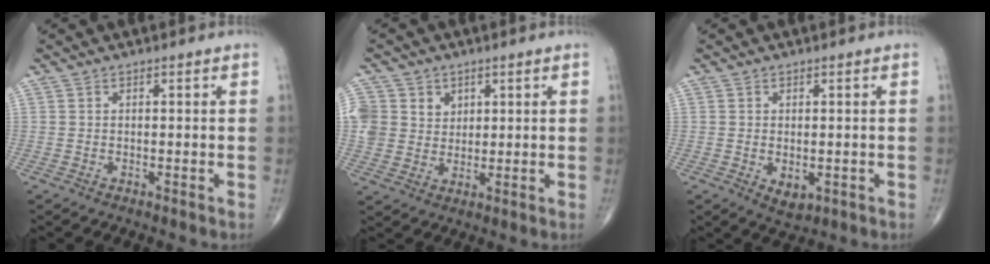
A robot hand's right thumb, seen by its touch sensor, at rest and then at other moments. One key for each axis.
{"total": 8.5, "fx": 2.9, "fy": 7.6, "fz": 2.4, "tx": -0.026, "ty": -0.003, "tz": 0.059}
{"total": 3.3, "fx": -0.6, "fy": 2.1, "fz": 2.4, "tx": -0.030, "ty": -0.005, "tz": 0.001}